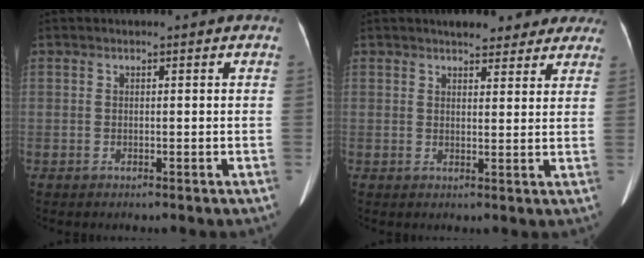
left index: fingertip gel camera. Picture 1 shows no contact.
{"total": 7.5, "force": [6.3, 2.7, 3.1], "torque": [-0.020, 0.010, 0.068]}